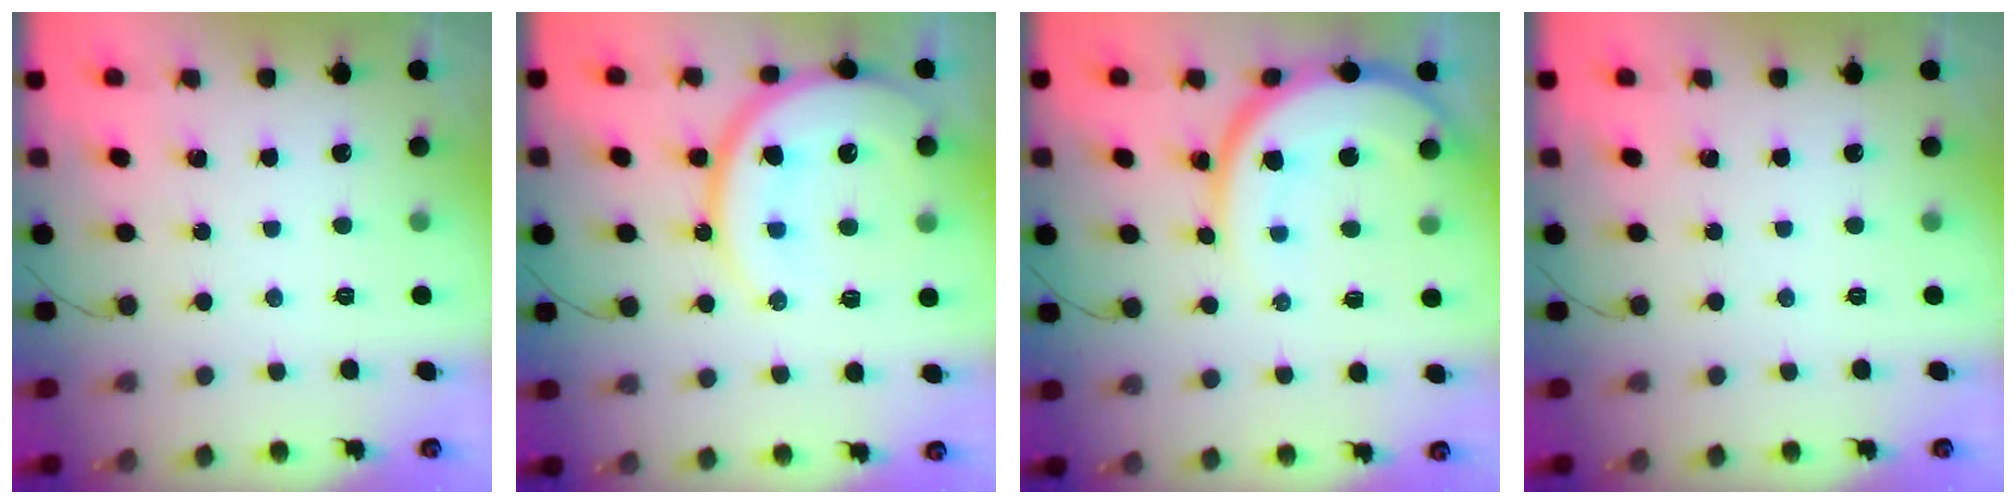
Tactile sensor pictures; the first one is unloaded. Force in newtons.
{"total": 18.0, "press": 18.0, "slide": 1.7}
{"total": 11.1, "press": 11.0, "slide": 1.2}
{"total": 0.0}